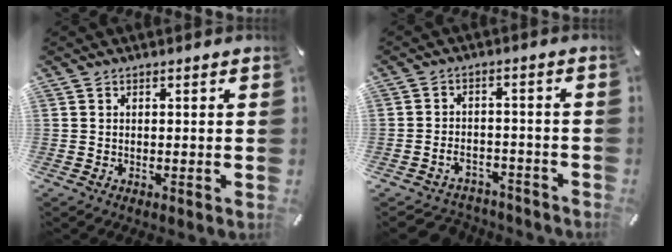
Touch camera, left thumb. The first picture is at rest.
{"total": 4.0, "force": [-2.3, 3.0, 1.4], "torque": [-0.029, 0.009, -0.045]}